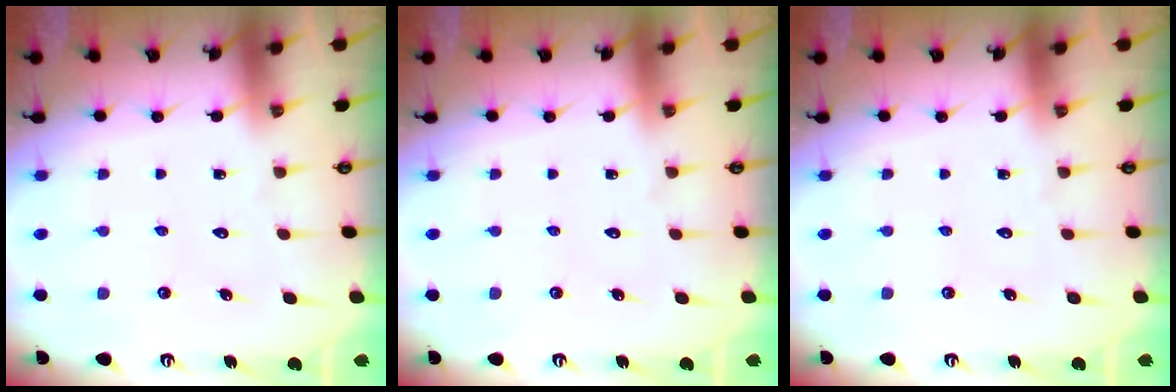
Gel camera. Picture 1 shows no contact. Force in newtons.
{"total": 0.0}
{"total": 0.0}